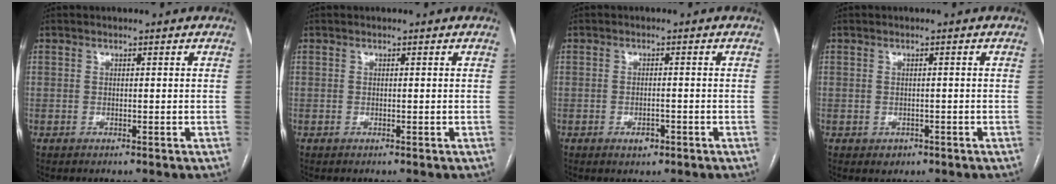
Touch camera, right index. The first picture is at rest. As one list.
[{"total": 0.0}, {"total": 2.1, "force": [-1.1, 1.0, 1.5], "torque": [-0.025, 0.001, -0.012]}, {"total": 1.6, "force": [-0.8, 1.4, 0.5], "torque": [-0.004, 0.002, -0.004]}]